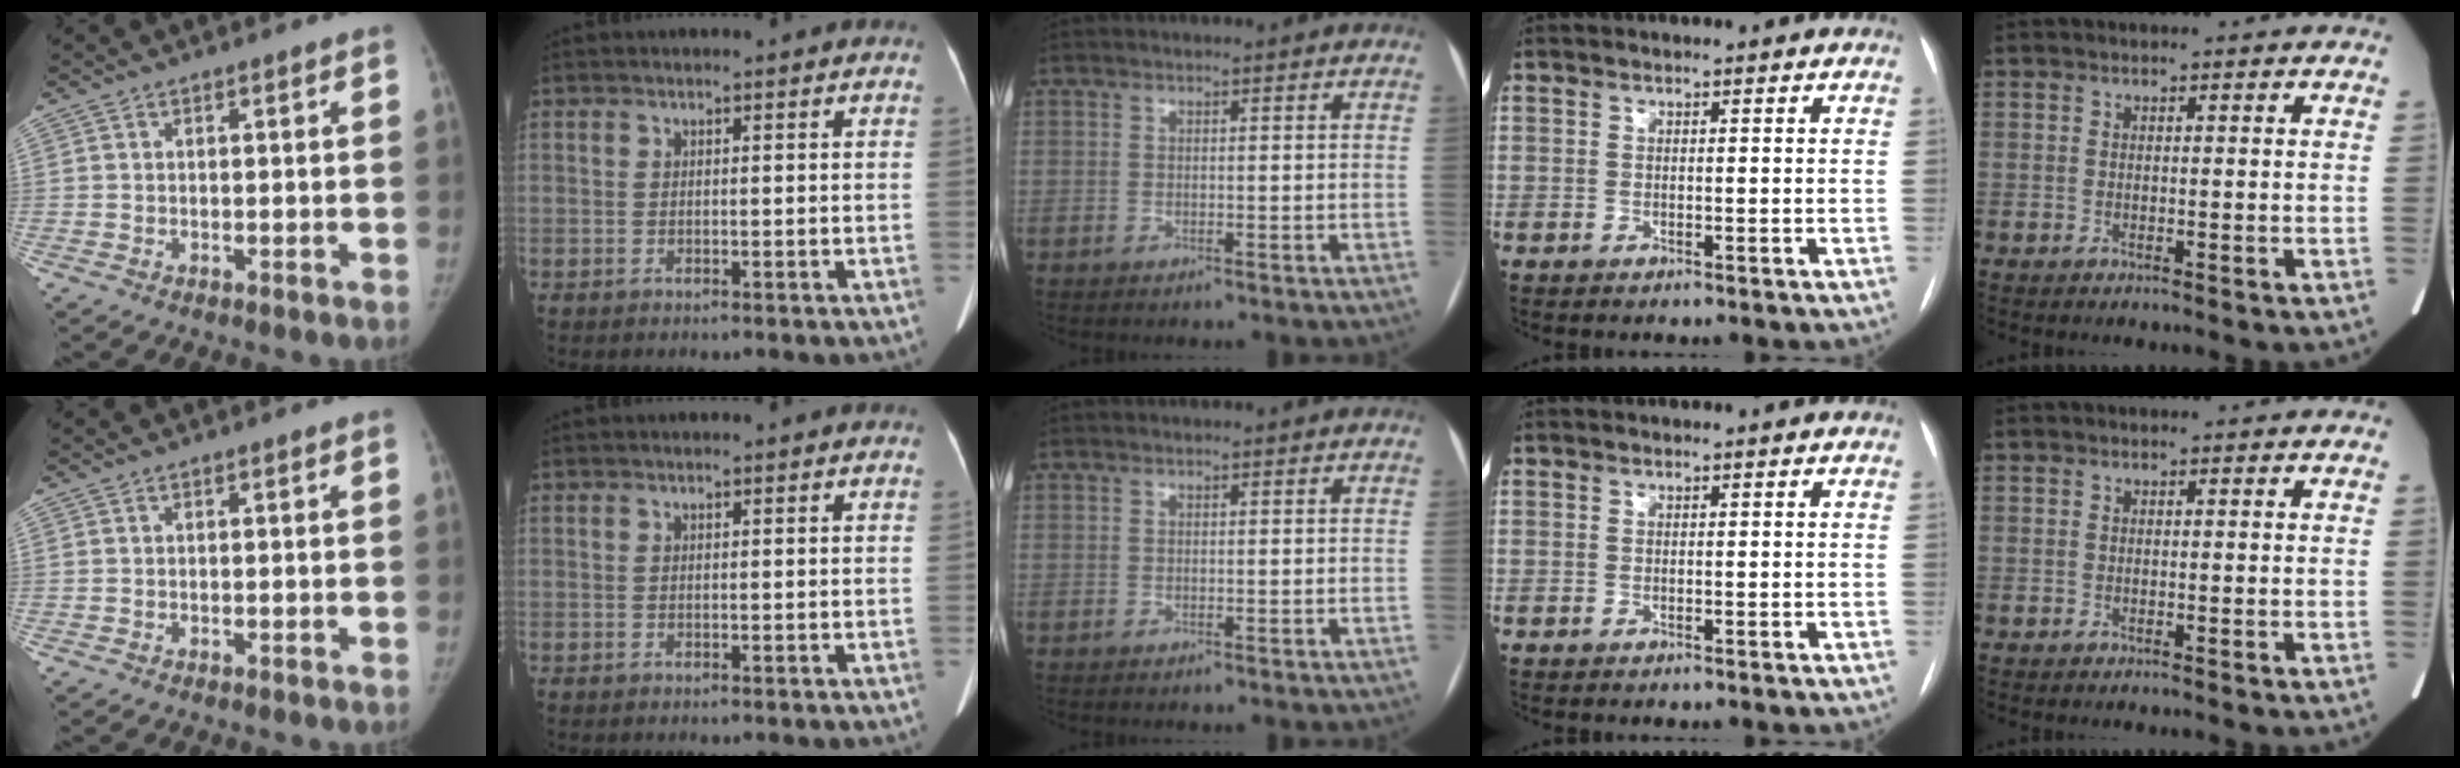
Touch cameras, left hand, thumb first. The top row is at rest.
{}